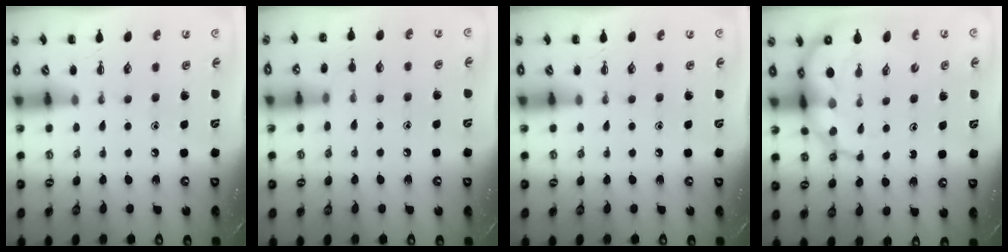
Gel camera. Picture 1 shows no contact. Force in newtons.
{"total": 7.2, "press": 6.7, "slide": 2.7}
{"total": 0.0}
{"total": 10.7, "press": 10.3, "slide": 2.8}